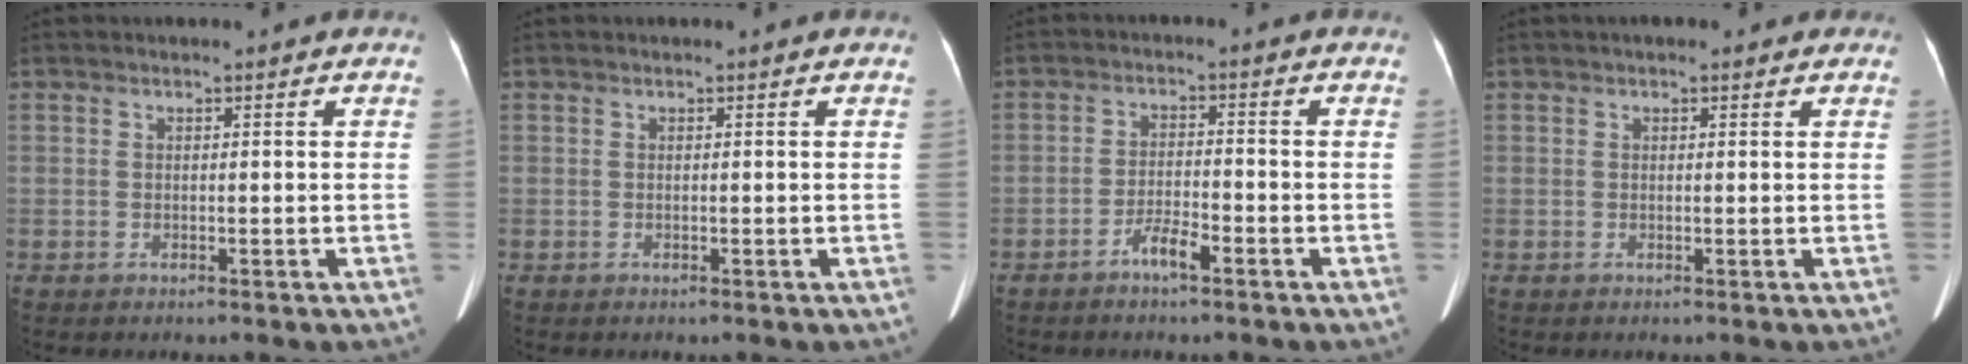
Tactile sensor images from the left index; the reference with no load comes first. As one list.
[{"total": 0.0}, {"total": 3.4, "force": [-2.5, 0.5, 2.3], "torque": [-0.045, 0.000, -0.046]}, {"total": 2.1, "force": [1.4, 1.0, 1.2], "torque": [-0.015, 0.016, 0.013]}]